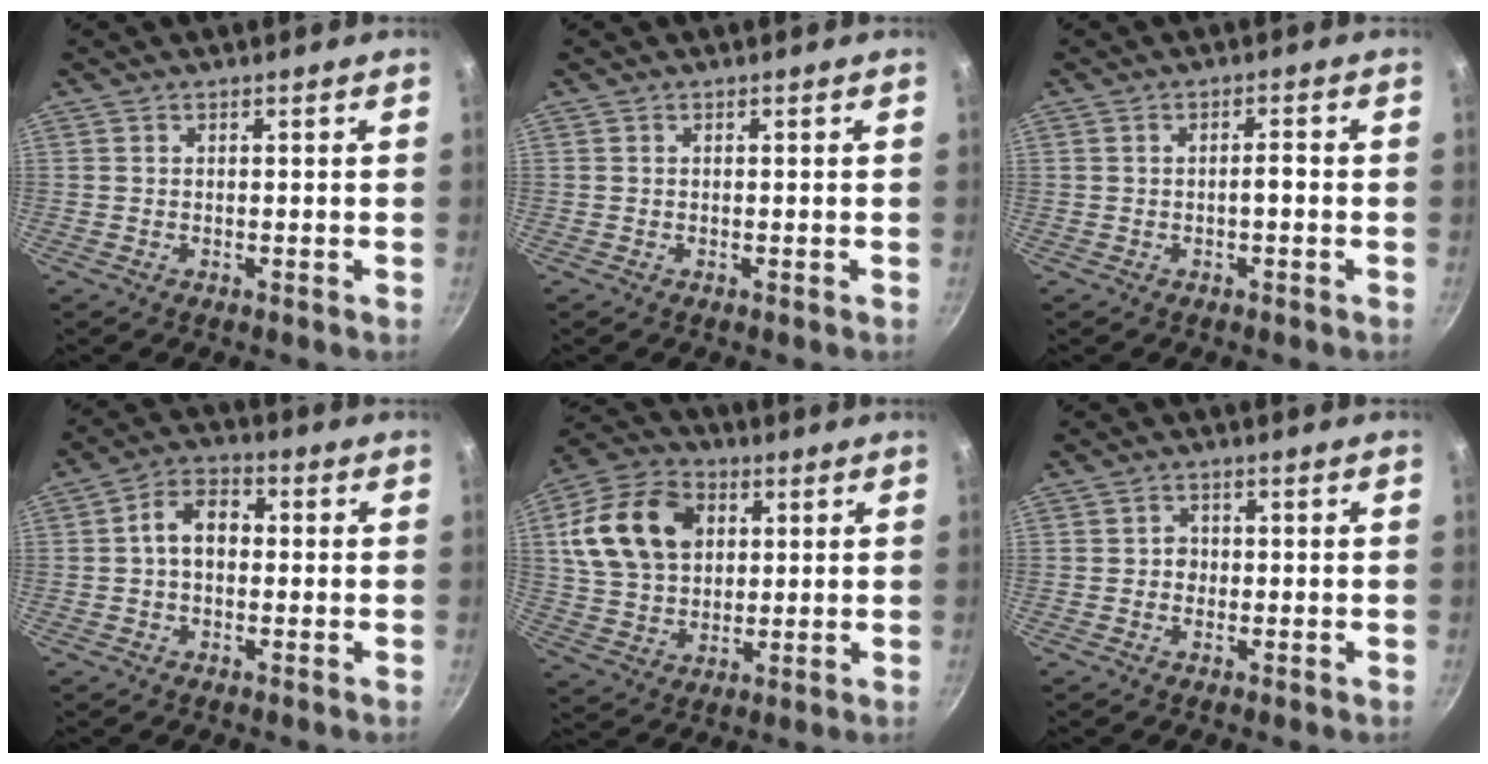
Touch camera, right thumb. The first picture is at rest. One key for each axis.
{"total": 0.0}
{"total": 2.1, "fx": -0.6, "fy": 0.6, "fz": 1.9, "tx": -0.026, "ty": 0.014, "tz": -0.008}
{"total": 7.3, "fx": 0.2, "fy": 5.1, "fz": 5.3, "tx": -0.061, "ty": 0.025, "tz": -0.010}
{"total": 17.1, "fx": 4.4, "fy": 12.5, "fz": 10.7, "tx": -0.178, "ty": 0.006, "tz": 0.075}
{"total": 2.2, "fx": -0.3, "fy": 2.0, "fz": 1.0, "tx": -0.003, "ty": 0.004, "tz": -0.009}